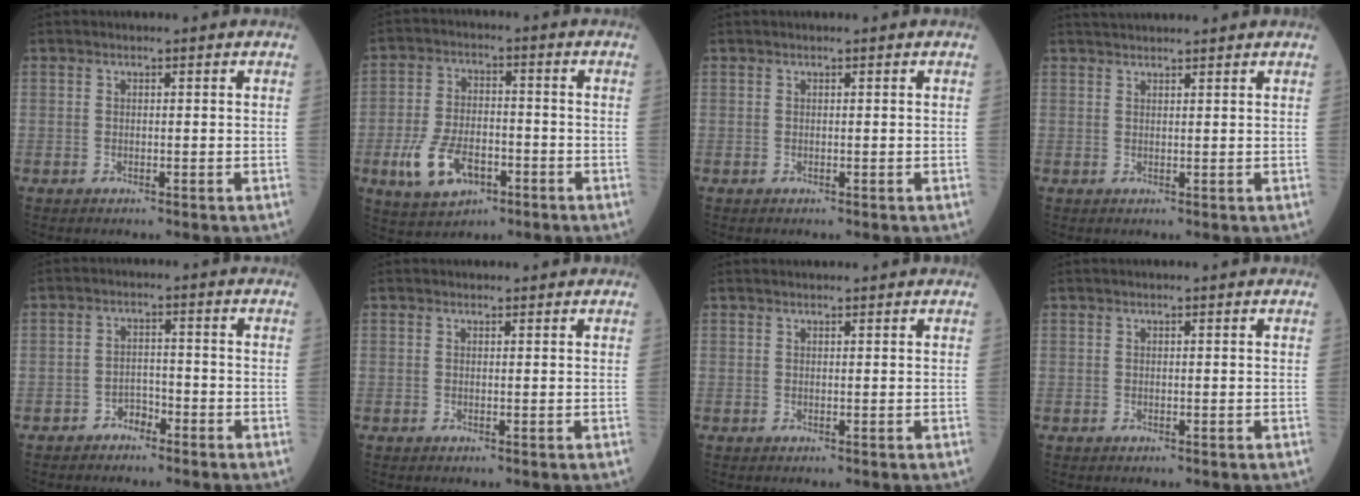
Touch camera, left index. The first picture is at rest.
{"total": 9.3, "force": [-4.0, 5.2, 6.6], "torque": [-0.144, -0.005, -0.069]}
{"total": 0.0}
{"total": 4.6, "force": [4.4, -0.2, 1.4], "torque": [-0.019, 0.035, 0.068]}
{"total": 2.4, "force": [-2.0, 1.2, 0.6], "torque": [-0.007, 0.002, -0.039]}
{"total": 1.4, "force": [1.2, 0.6, 0.1], "torque": [-0.005, 0.009, 0.012]}
{"total": 2.9, "force": [2.8, 0.2, 0.8], "torque": [-0.009, 0.022, 0.037]}
{"total": 1.3, "force": [1.2, -0.1, 0.5], "torque": [-0.007, 0.016, 0.021]}